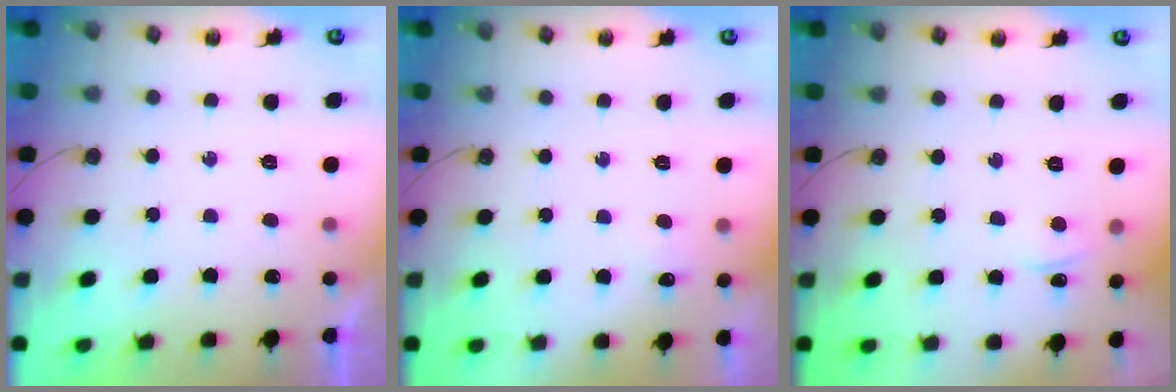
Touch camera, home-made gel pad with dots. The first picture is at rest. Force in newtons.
{"total": 4.7, "press": 3.9, "slide": 2.5}
{"total": 2.4, "press": 2.4, "slide": 0.4}